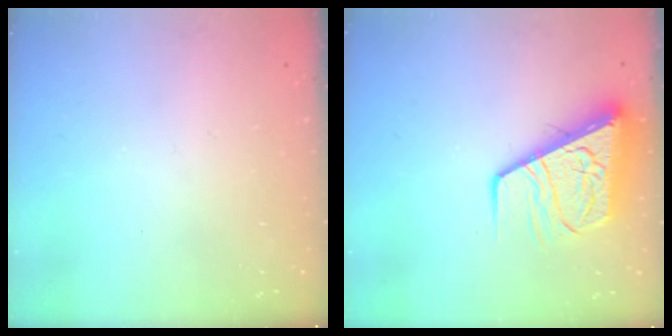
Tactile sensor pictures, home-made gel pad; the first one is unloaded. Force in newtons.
{"total": 13.4, "press": 13.3, "slide": 1.4}